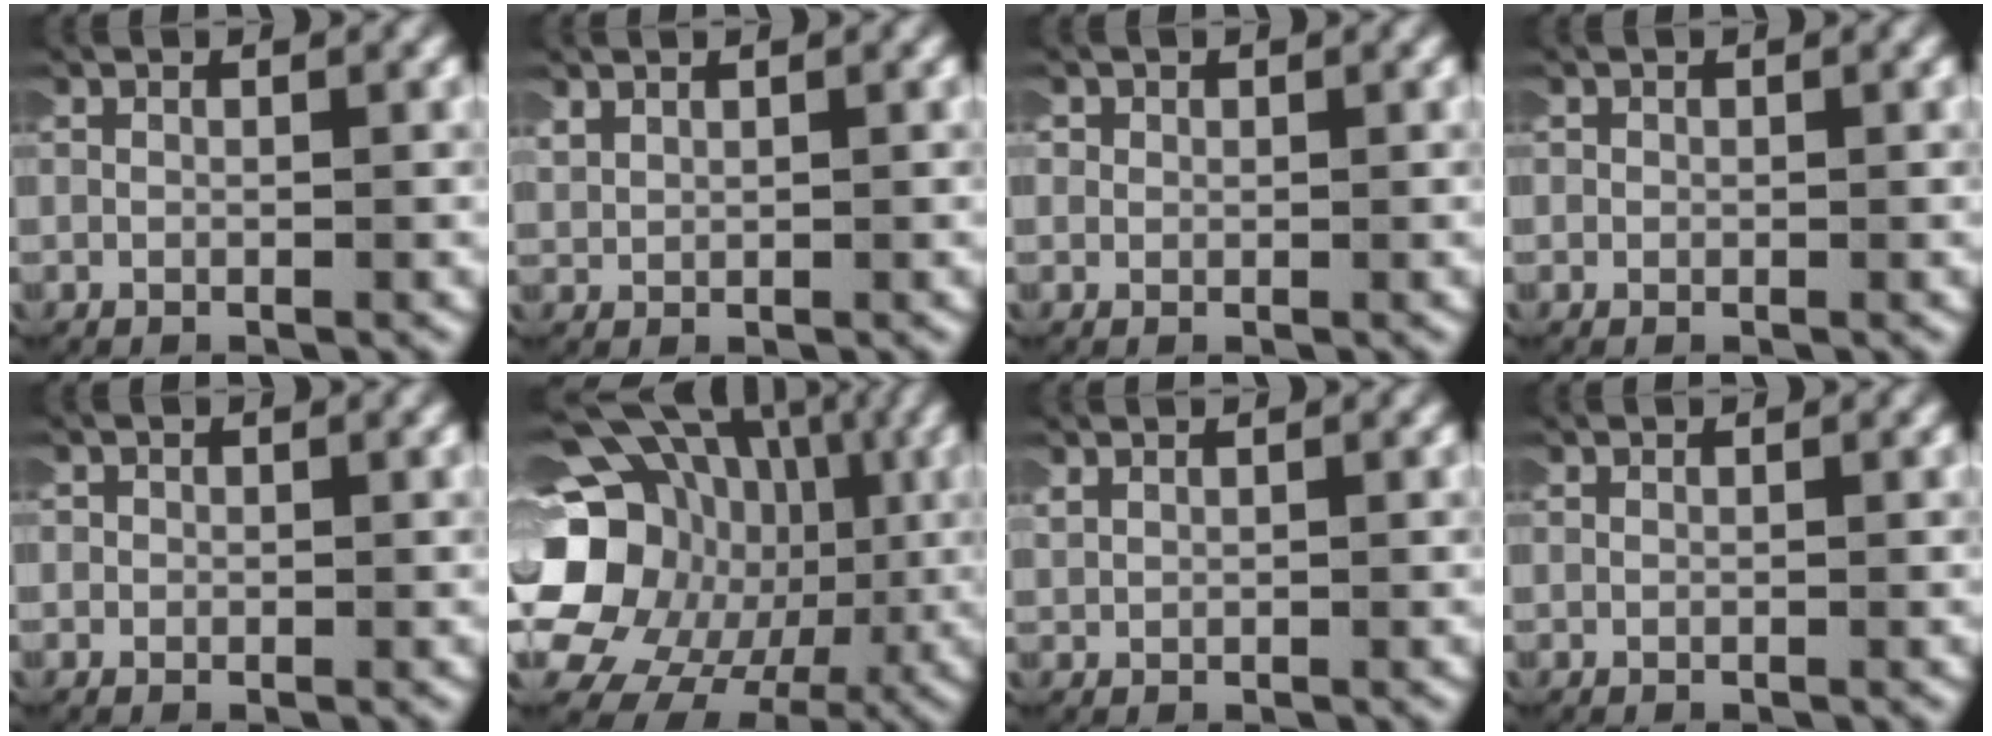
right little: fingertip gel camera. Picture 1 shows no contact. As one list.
[{"total": 1.4, "force": [1.0, 0.7, 0.6], "torque": [-0.021, -0.002, 0.025]}, {"total": 1.0, "force": [0.1, 1.0, 0.0], "torque": [-0.008, 0.000, -0.003]}, {"total": 0.6, "force": [-0.1, 0.5, -0.1], "torque": [0.001, 0.000, -0.004]}, {"total": 0.9, "force": [-0.1, 0.9, -0.1], "torque": [-0.002, 0.001, -0.006]}, {"total": 19.0, "force": [-1.3, 16.6, 9.2], "torque": [-0.203, -0.052, -0.020]}, {"total": 1.0, "force": [0.8, 0.5, 0.5], "torque": [-0.014, -0.001, 0.019]}, {"total": 0.0}]